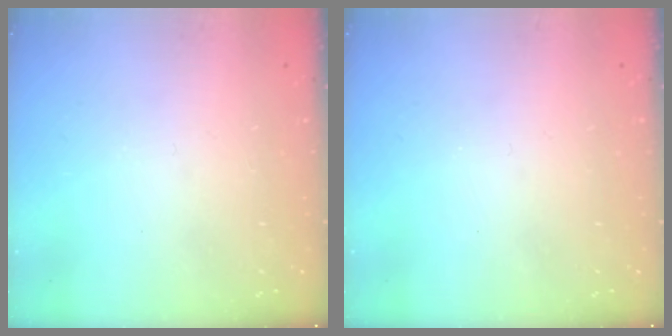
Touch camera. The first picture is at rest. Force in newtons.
{"total": 0.0}